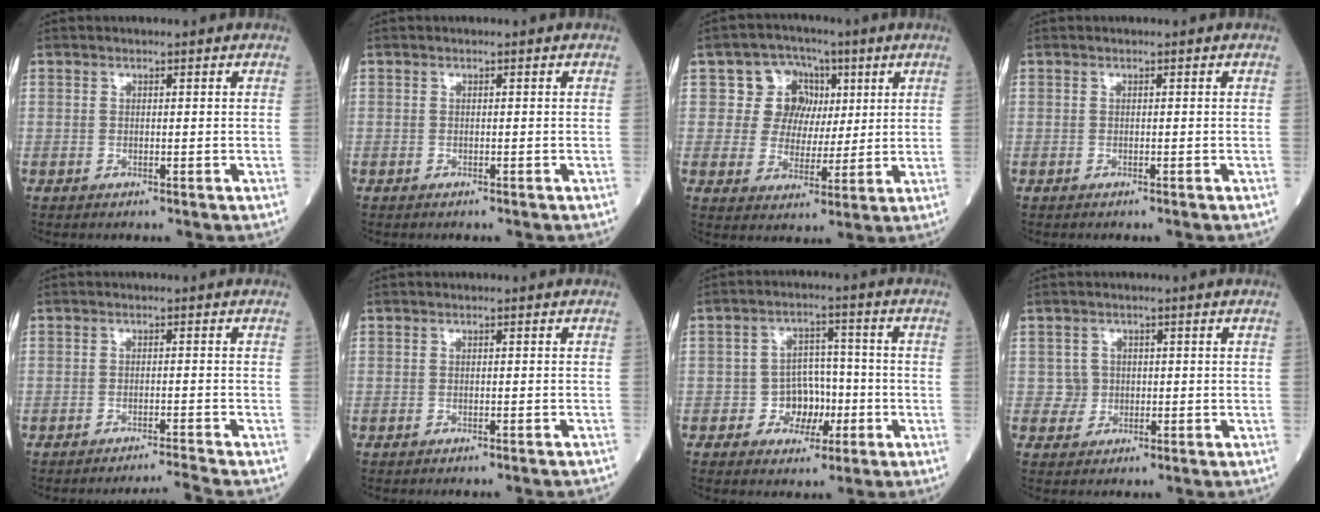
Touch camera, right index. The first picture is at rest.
{"total": 0.0}
{"total": 8.1, "force": [2.7, 7.3, 2.1], "torque": [-0.027, 0.027, 0.048]}
{"total": 0.7, "force": [-0.7, 0.0, 0.3], "torque": [0.001, 0.003, -0.010]}
{"total": 3.7, "force": [-3.1, -2.0, -0.3], "torque": [0.005, -0.004, -0.048]}
{"total": 2.6, "force": [-2.4, -0.3, 1.0], "torque": [-0.013, 0.003, -0.030]}
{"total": 5.6, "force": [-1.7, 4.7, 2.5], "torque": [-0.029, 0.019, -0.026]}
{"total": 2.3, "force": [0.1, 2.3, 0.1], "torque": [0.004, 0.005, 0.002]}